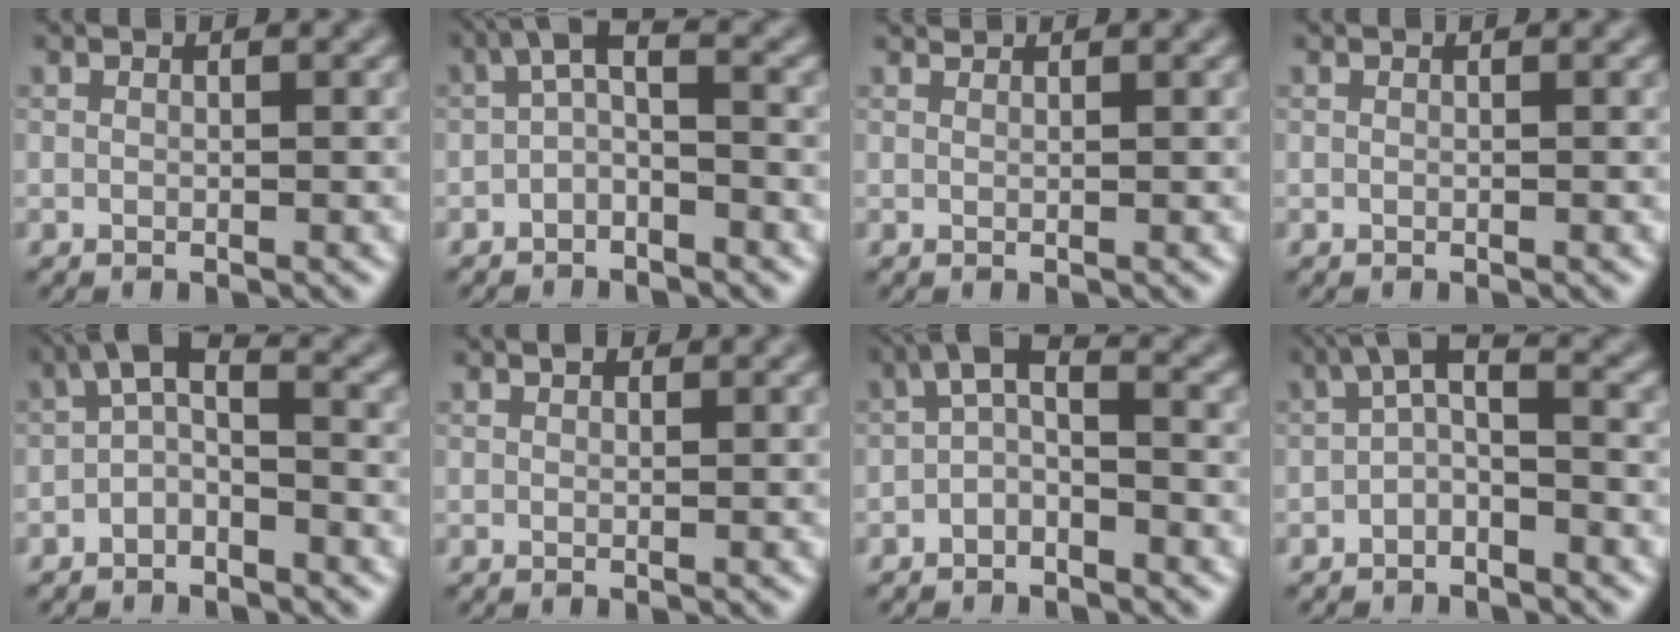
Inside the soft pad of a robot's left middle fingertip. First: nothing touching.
{"total": 2.6, "force": [-0.8, 1.0, 2.2], "torque": [-0.043, 0.010, -0.023]}
{"total": 0.7, "force": [0.7, 0.0, 0.1], "torque": [-0.004, -0.001, 0.011]}
{"total": 0.0}
{"total": 2.9, "force": [-0.9, 1.4, 2.4], "torque": [-0.043, 0.012, -0.027]}
{"total": 0.6, "force": [0.4, 0.3, 0.2], "torque": [-0.002, 0.000, 0.006]}
{"total": 2.6, "force": [-0.8, 1.2, 2.2], "torque": [-0.041, 0.012, -0.024]}
{"total": 2.8, "force": [-0.8, 1.1, 2.4], "torque": [-0.045, 0.012, -0.025]}